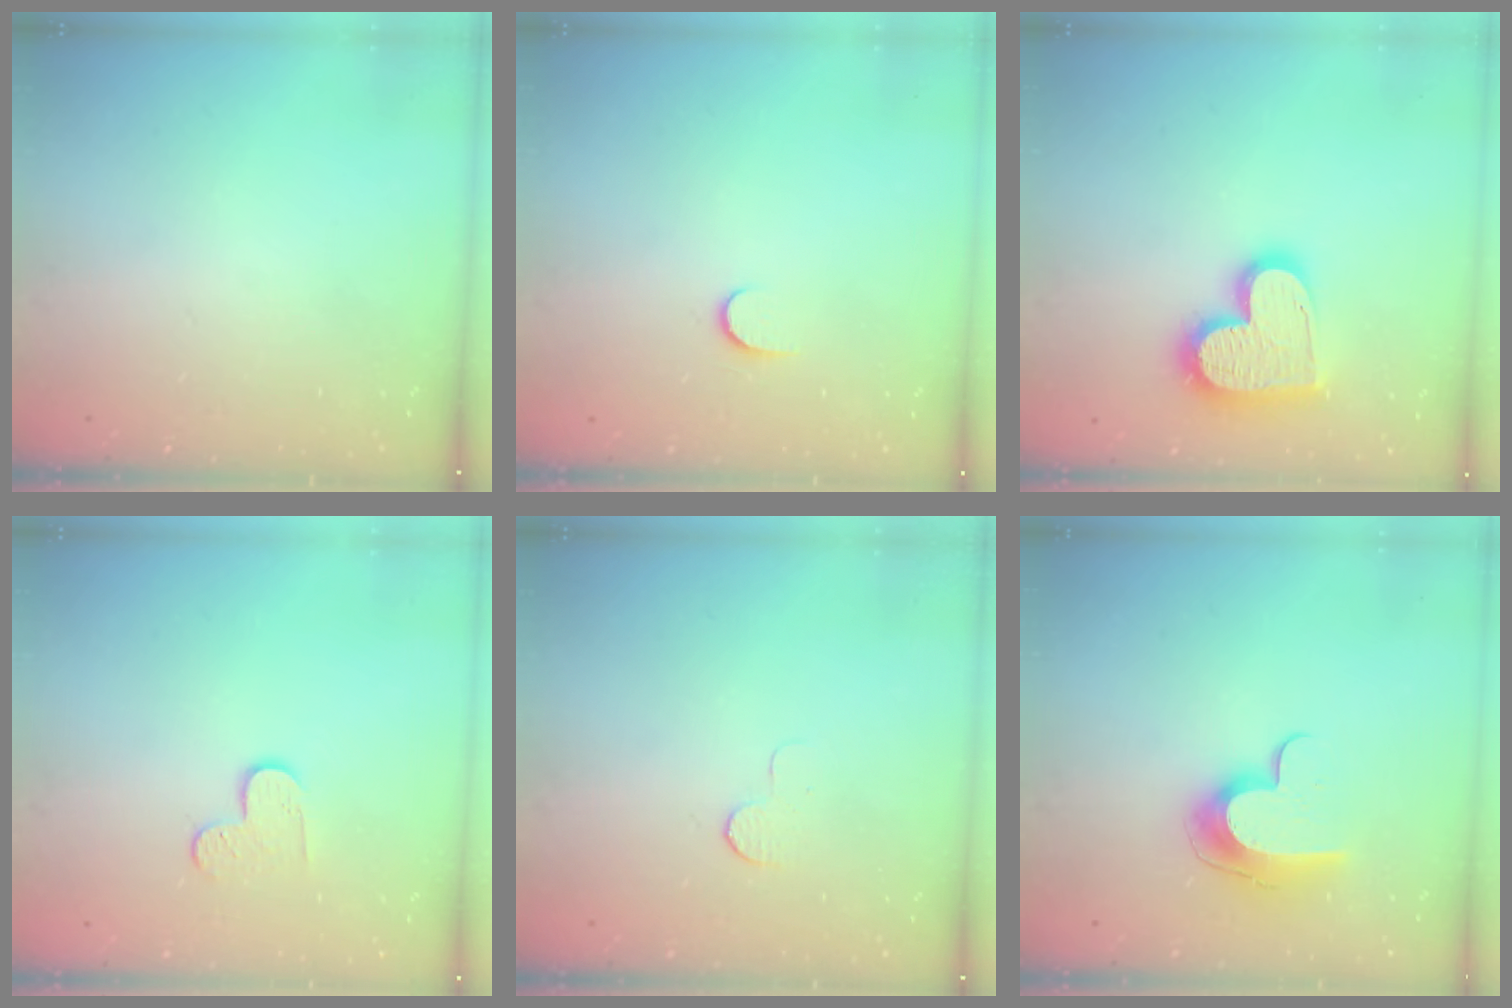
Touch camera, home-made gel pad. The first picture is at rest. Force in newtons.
{"total": 3.9, "press": 3.9, "slide": 0.5}
{"total": 17.4, "press": 17.3, "slide": 1.3}
{"total": 4.8, "press": 4.7, "slide": 0.5}
{"total": 3.7, "press": 3.7, "slide": 0.3}
{"total": 10.3, "press": 10.3, "slide": 0.1}